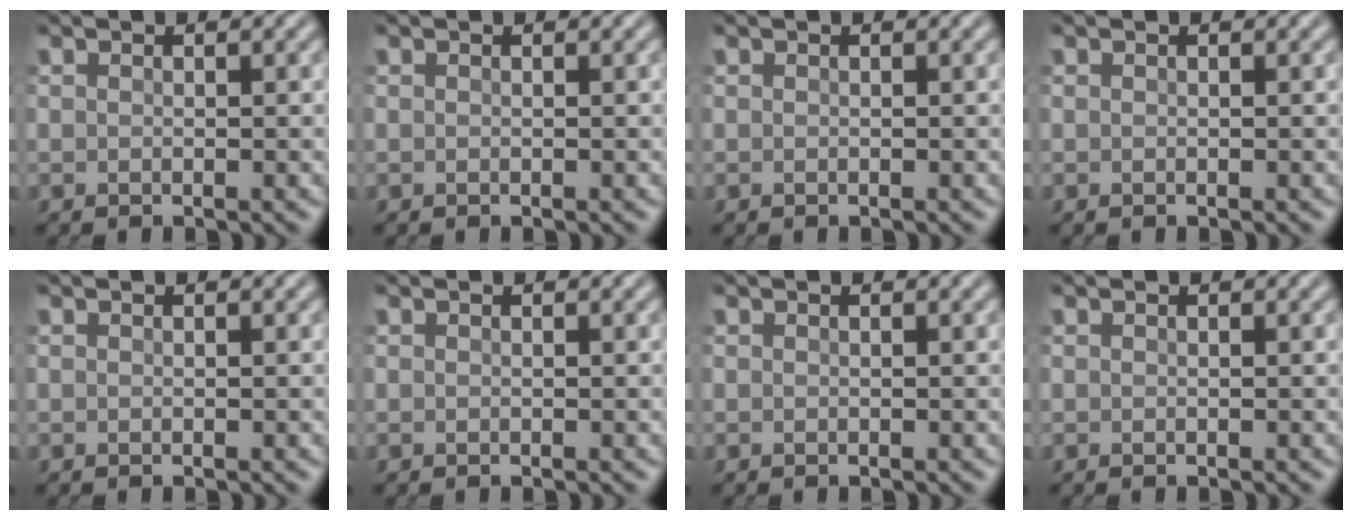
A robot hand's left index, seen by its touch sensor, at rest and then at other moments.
{"total": 0.0}
{"total": 0.0}
{"total": 0.0}
{"total": 0.0}
{"total": 0.0}
{"total": 0.0}
{"total": 0.0}